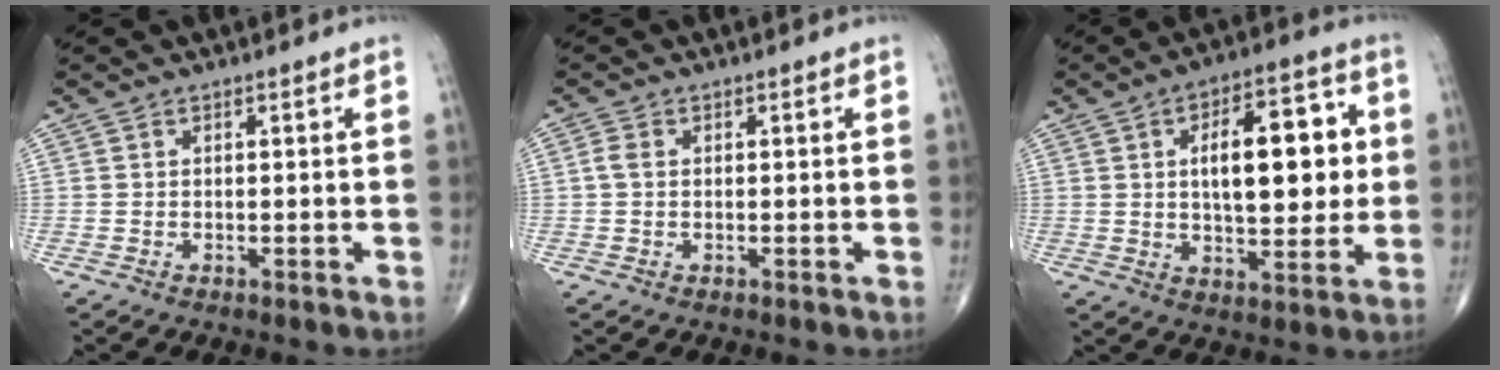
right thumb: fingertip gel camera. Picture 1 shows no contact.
{"total": 1.7, "force": [0.1, 1.1, 1.2], "torque": [-0.027, 0.003, -0.001]}
{"total": 16.4, "force": [2.5, 7.6, 14.3], "torque": [-0.175, 0.005, 0.035]}